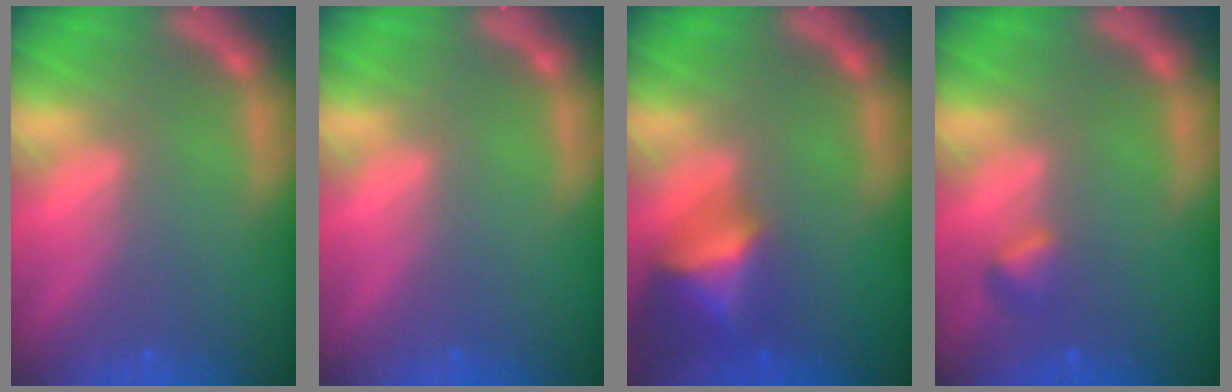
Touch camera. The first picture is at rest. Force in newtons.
{"total": 0.0}
{"total": 5.5}
{"total": 1.4}